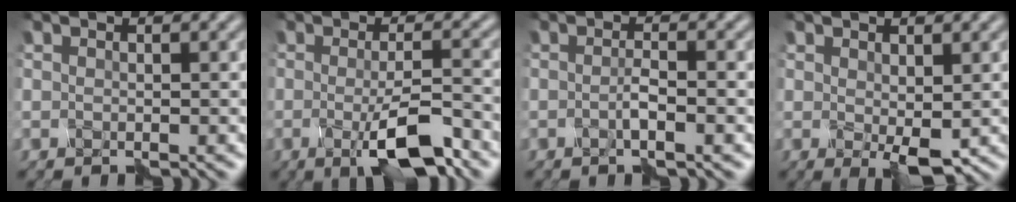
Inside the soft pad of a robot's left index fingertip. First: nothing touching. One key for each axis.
{"total": 4.8, "fx": -2.4, "fy": 0.7, "fz": 4.2, "tx": -0.083, "ty": -0.003, "tz": -0.041}
{"total": 1.4, "fx": -0.6, "fy": -0.4, "fz": 1.2, "tx": -0.030, "ty": 0.003, "tz": -0.013}
{"total": 2.0, "fx": 0.0, "fy": 0.9, "fz": 1.8, "tx": -0.040, "ty": -0.005, "tz": 0.000}